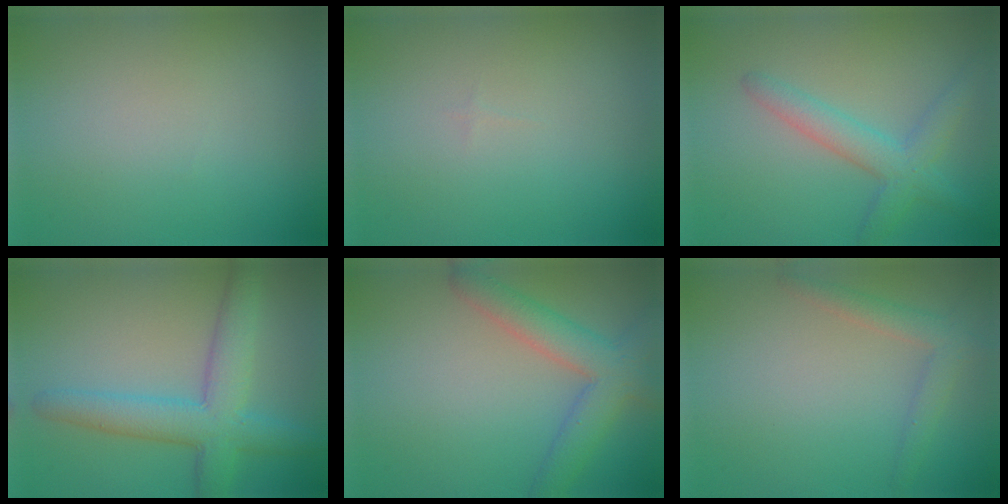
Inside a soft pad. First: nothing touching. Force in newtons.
{"total": 0.0}
{"total": 3.4, "press": 3.4, "slide": 0.2}
{"total": 5.9, "press": 5.9, "slide": 0.2}
{"total": 4.7, "press": 4.7, "slide": 0.1}
{"total": 2.3, "press": 2.3, "slide": 0.1}